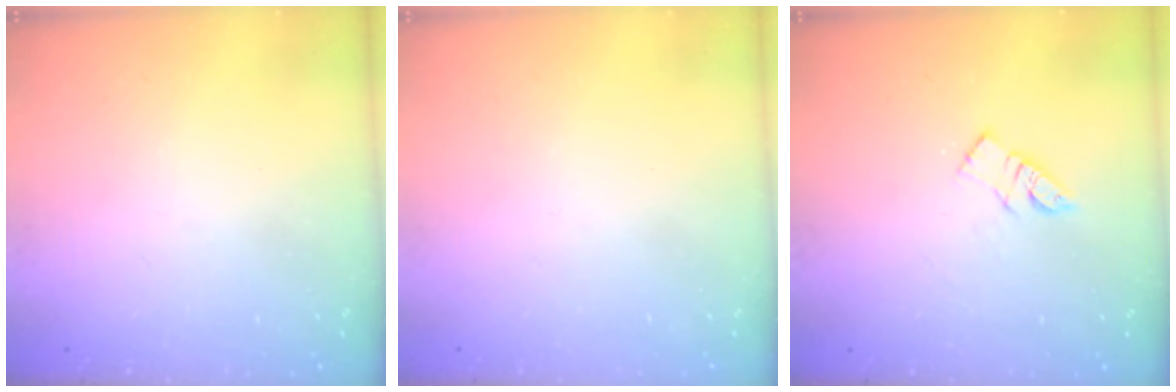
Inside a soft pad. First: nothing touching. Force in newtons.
{"total": 1.6, "press": 1.6, "slide": 0.1}
{"total": 7.5, "press": 7.4, "slide": 0.4}